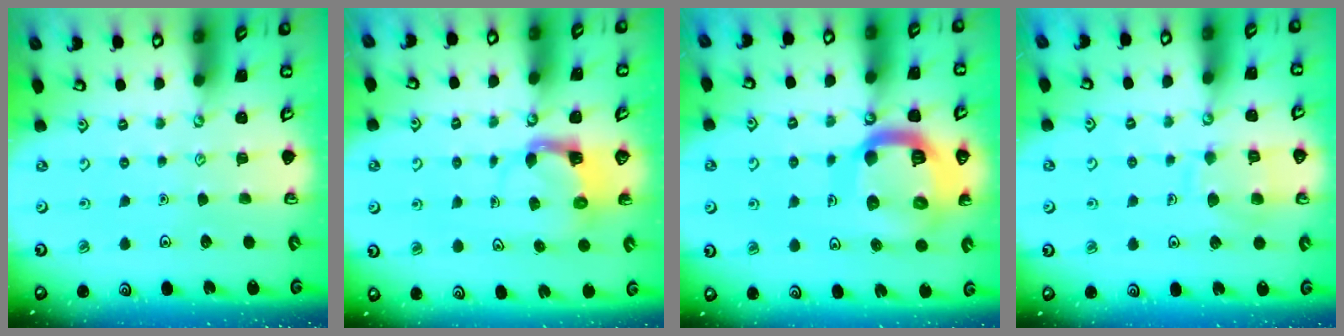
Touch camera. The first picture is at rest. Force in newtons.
{"total": 3.9, "press": 3.8, "slide": 0.7}
{"total": 19.8, "press": 19.7, "slide": 2.1}
{"total": 9.0, "press": 9.0, "slide": 0.9}